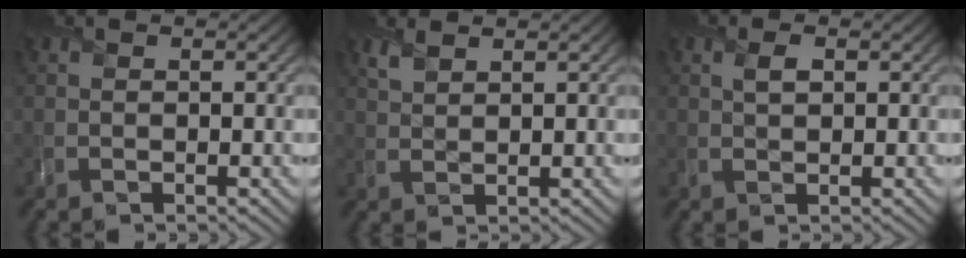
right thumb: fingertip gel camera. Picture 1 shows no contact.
{"total": 1.7, "force": [1.5, 0.6, 0.6], "torque": [-0.019, 0.001, 0.035]}
{"total": 1.5, "force": [0.6, 0.8, 1.2], "torque": [-0.025, 0.001, 0.011]}